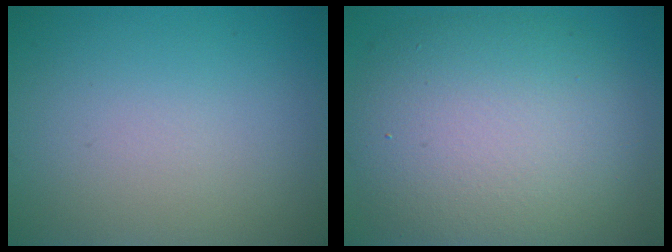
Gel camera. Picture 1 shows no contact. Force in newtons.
{"total": 10.3, "press": 10.2, "slide": 0.7}